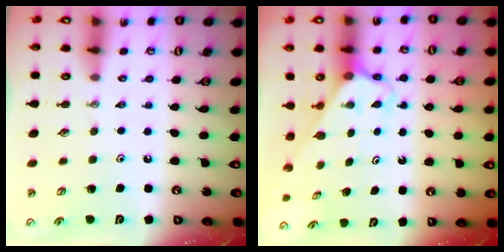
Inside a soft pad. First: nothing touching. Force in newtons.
{"total": 2.7, "press": 2.7, "slide": 0.1}